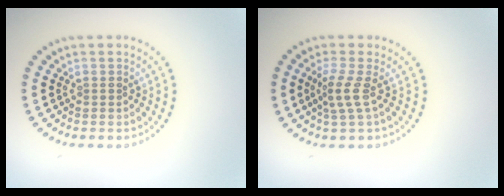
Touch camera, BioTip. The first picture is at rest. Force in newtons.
{"total": 2.2, "press": 1.5, "slide": 1.5}